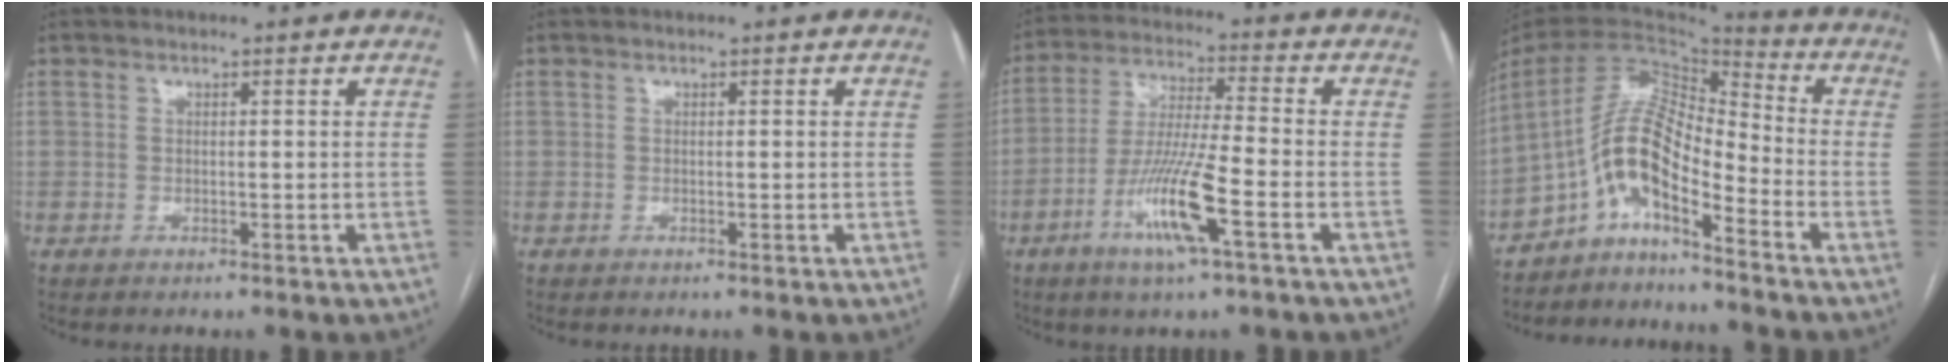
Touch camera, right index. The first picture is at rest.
{"total": 0.0}
{"total": 11.4, "force": [-4.9, 0.3, 10.3], "torque": [-0.204, -0.012, -0.096]}
{"total": 9.9, "force": [-6.1, 2.4, 7.5], "torque": [-0.146, 0.029, -0.110]}